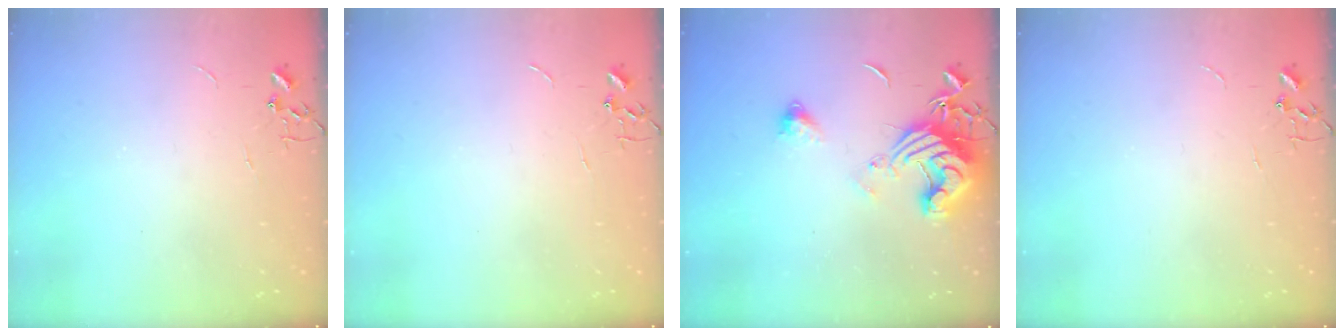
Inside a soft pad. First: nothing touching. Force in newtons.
{"total": 0.0}
{"total": 14.4, "press": 14.3, "slide": 1.8}
{"total": 0.0}